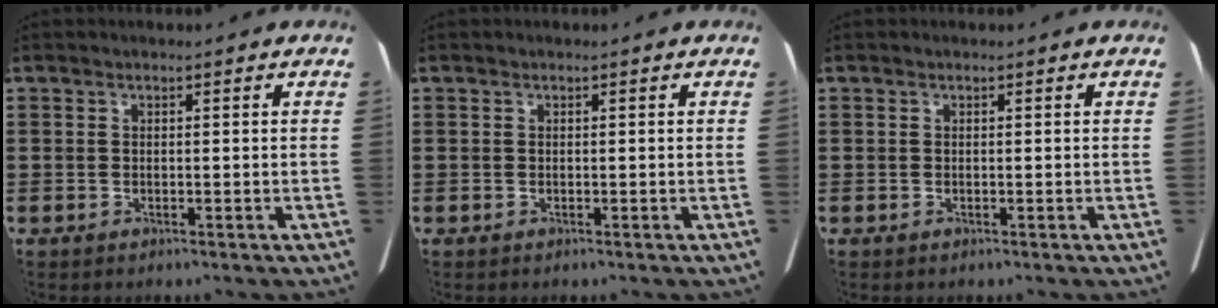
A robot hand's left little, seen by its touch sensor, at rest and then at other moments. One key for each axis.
{"total": 0.0}
{"total": 0.0}